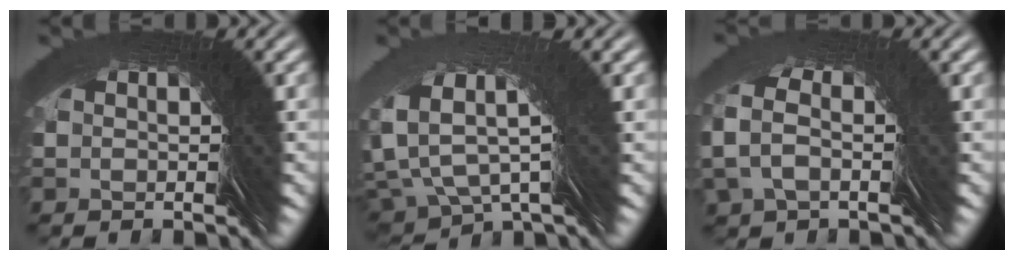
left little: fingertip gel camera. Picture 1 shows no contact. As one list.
[{"total": 1.9, "force": [1.8, -0.1, 0.5], "torque": [-0.032, 0.023, 0.023]}, {"total": 2.3, "force": [1.0, -1.2, -1.6], "torque": [0.011, 0.031, 0.006]}]